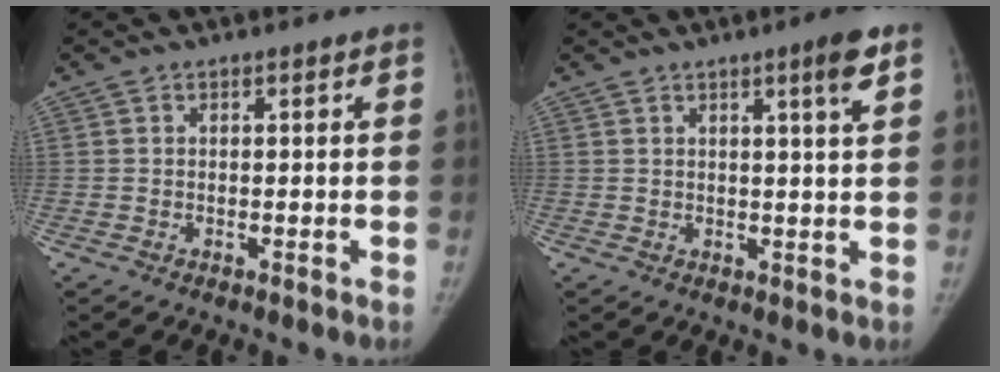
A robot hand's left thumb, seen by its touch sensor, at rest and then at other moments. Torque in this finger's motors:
{"motor_torque": [0.42, 0.10, 0.70, -0.17, 0.11]}